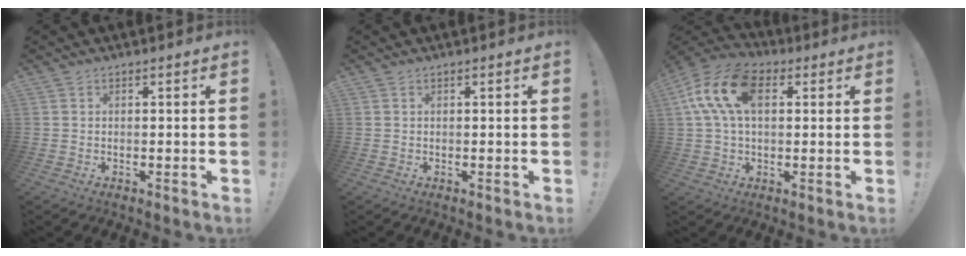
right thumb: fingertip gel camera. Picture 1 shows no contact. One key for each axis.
{"total": 0.0}
{"total": 16.0, "fx": 4.1, "fy": 9.7, "fz": 12.1, "tx": -0.238, "ty": 0.010, "tz": 0.074}